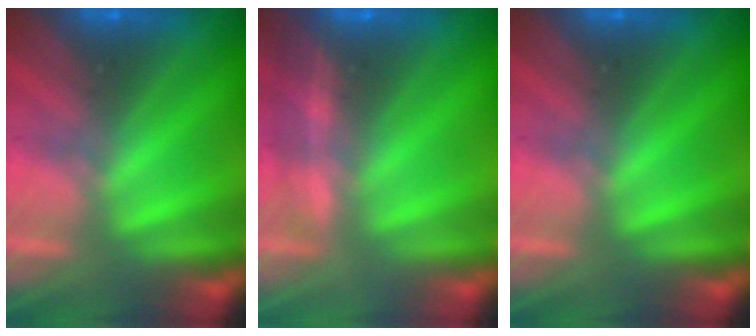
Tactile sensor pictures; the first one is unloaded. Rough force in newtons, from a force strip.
{"total": 1.5}
{"total": 0.0}